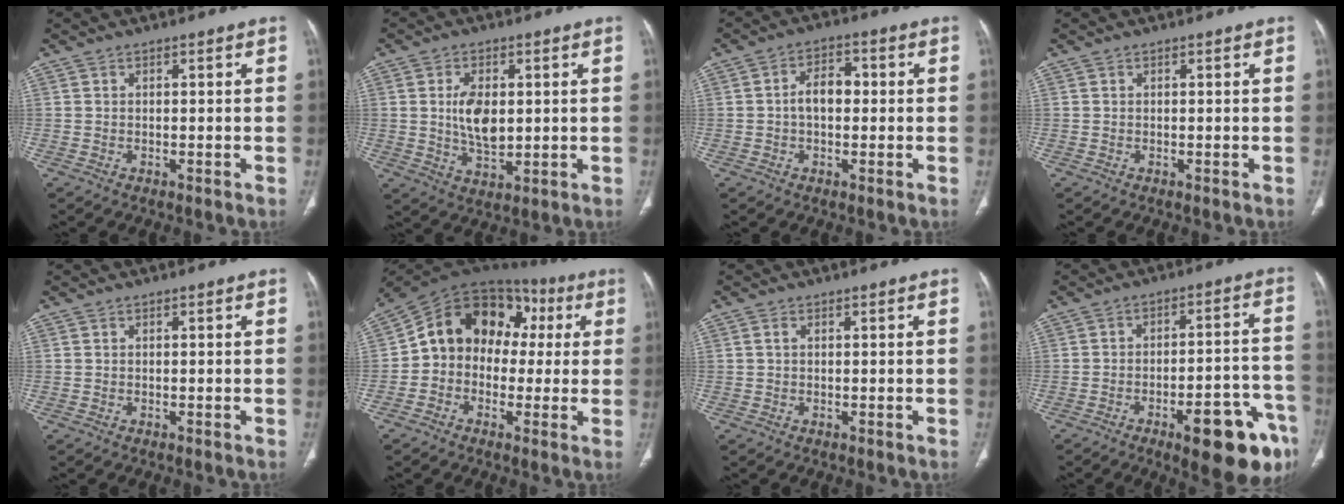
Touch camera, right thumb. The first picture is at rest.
{"total": 8.0, "force": [1.0, 4.5, 6.5], "torque": [-0.107, -0.010, 0.024]}
{"total": 5.5, "force": [-0.1, 3.5, 4.3], "torque": [-0.065, 0.020, -0.009]}
{"total": 0.0}
{"total": 0.0}
{"total": 16.6, "force": [1.8, 12.8, 10.4], "torque": [-0.127, 0.055, 0.017]}
{"total": 0.8, "force": [0.2, 0.5, 0.6], "torque": [-0.014, 0.004, 0.005]}
{"total": 17.1, "force": [-9.2, 5.2, 13.5], "torque": [-0.118, 0.060, -0.116]}